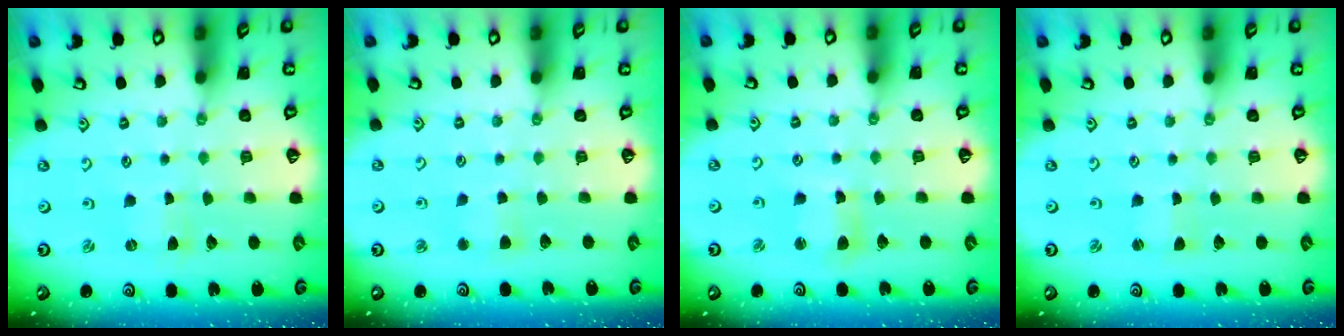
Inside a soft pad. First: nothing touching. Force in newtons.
{"total": 3.5, "press": 3.5, "slide": 0.7}
{"total": 6.0, "press": 5.9, "slide": 0.9}
{"total": 0.0}